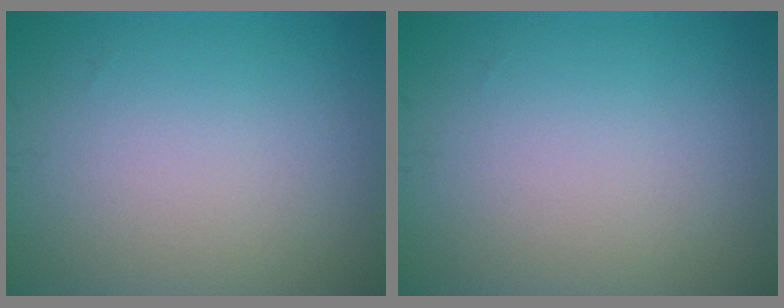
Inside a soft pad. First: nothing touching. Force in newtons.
{"total": 0.0}